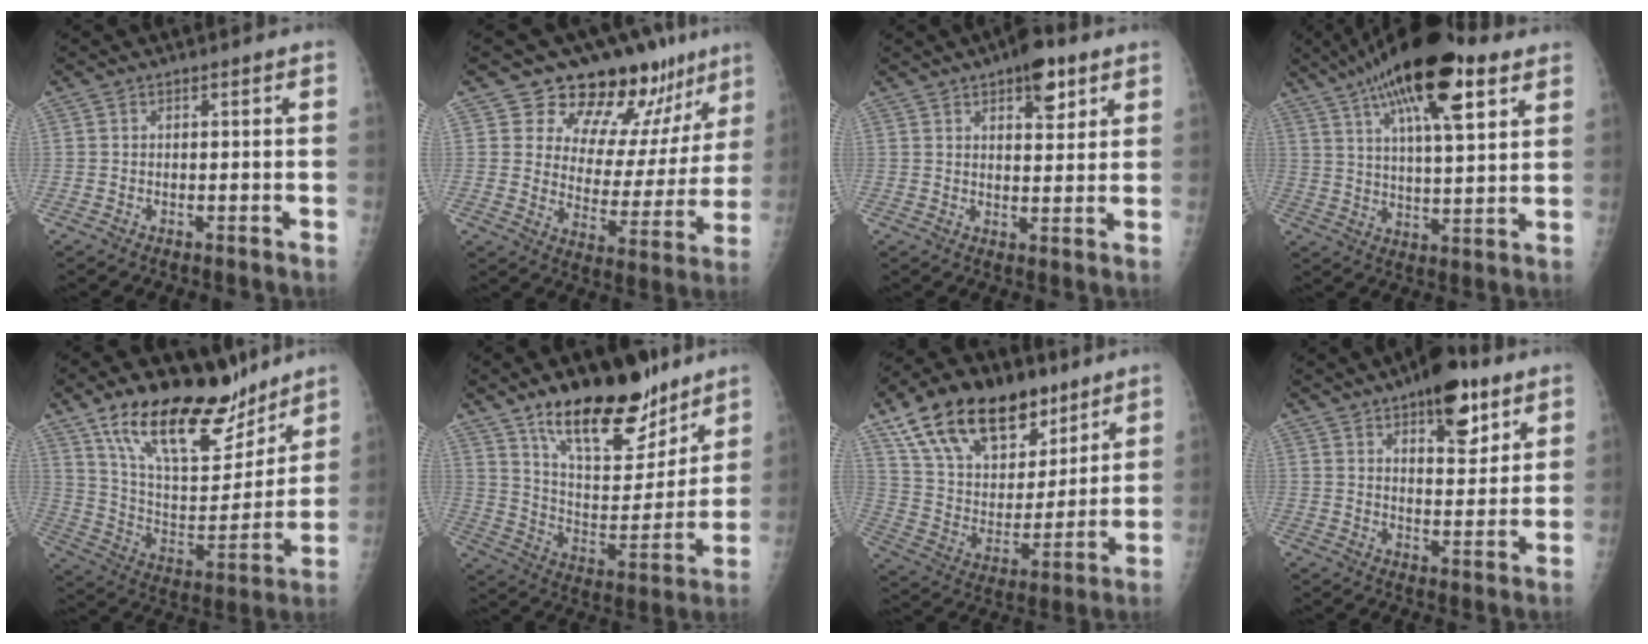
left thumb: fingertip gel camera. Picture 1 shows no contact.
{"total": 16.8, "force": [13.0, 8.0, 7.1], "torque": [-0.034, -0.089, 0.174]}
{"total": 7.2, "force": [4.2, 3.2, 4.9], "torque": [-0.044, -0.018, 0.053]}
{"total": 20.0, "force": [10.9, 6.2, 15.6], "torque": [-0.248, -0.016, 0.176]}
{"total": 24.0, "force": [16.8, 10.0, 14.0], "torque": [-0.184, -0.072, 0.285]}
{"total": 22.4, "force": [15.4, 9.3, 13.3], "torque": [-0.157, -0.083, 0.252]}
{"total": 24.1, "force": [15.1, 13.3, 13.3], "torque": [-0.192, -0.033, 0.268]}
{"total": 12.1, "force": [7.2, 5.3, 8.2], "torque": [-0.082, -0.036, 0.104]}